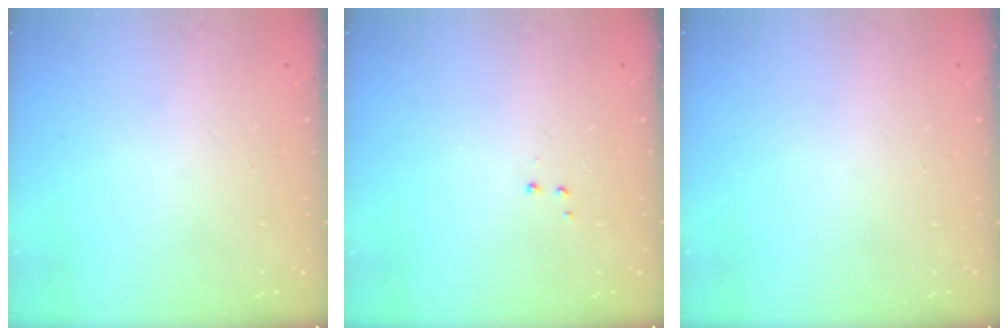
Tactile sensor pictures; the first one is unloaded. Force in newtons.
{"total": 3.0, "press": 2.9, "slide": 0.7}
{"total": 0.0}